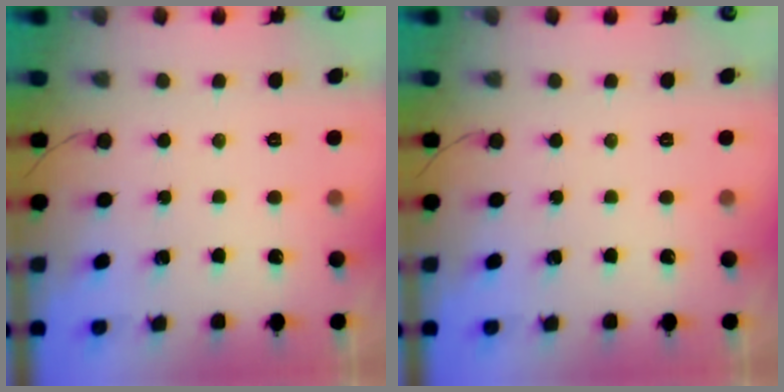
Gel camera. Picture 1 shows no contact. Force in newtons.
{"total": 0.0}